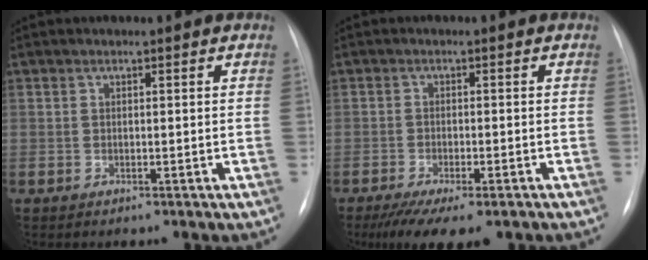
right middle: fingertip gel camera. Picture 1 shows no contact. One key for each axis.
{"total": 9.6, "fx": -7.1, "fy": 2.6, "fz": 6.0, "tx": -0.086, "ty": -0.016, "tz": -0.105}